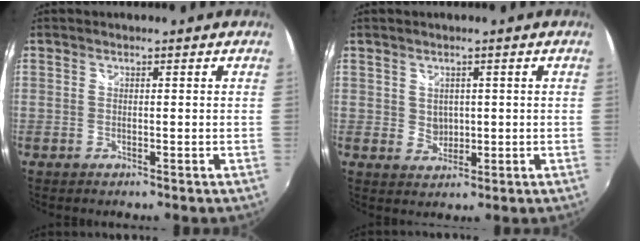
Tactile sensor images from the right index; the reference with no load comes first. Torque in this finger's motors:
{"motor_torque": [-0.84, 0.84, 0.00, 0.00]}